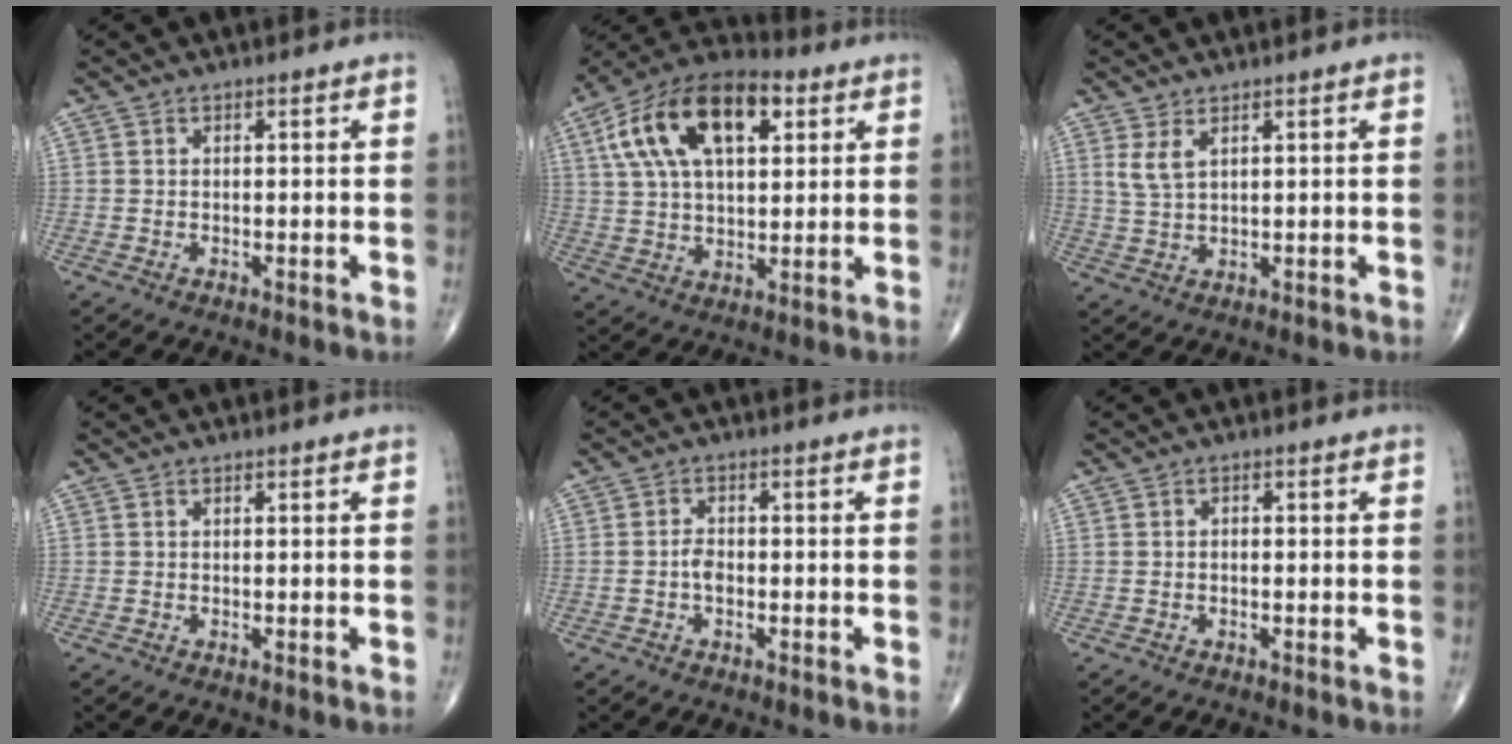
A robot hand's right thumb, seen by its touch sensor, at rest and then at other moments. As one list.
[{"total": 19.6, "force": [7.0, 10.3, 15.1], "torque": [-0.255, 0.012, 0.116]}, {"total": 3.4, "force": [1.8, 1.4, 2.5], "torque": [-0.055, -0.006, 0.044]}, {"total": 0.0}, {"total": 2.3, "force": [-0.6, 1.4, 1.7], "torque": [-0.027, 0.008, -0.014]}, {"total": 0.7, "force": [0.0, 0.5, 0.5], "torque": [-0.008, 0.004, -0.002]}]